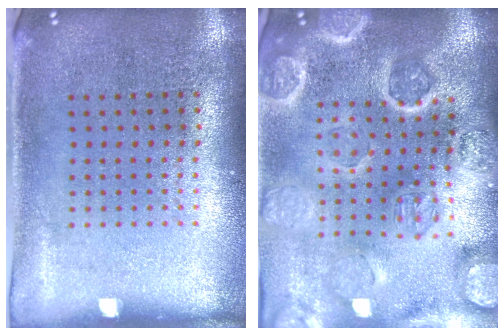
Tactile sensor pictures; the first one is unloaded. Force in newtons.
{"total": 4.4, "press": 4.0, "slide": 1.9}